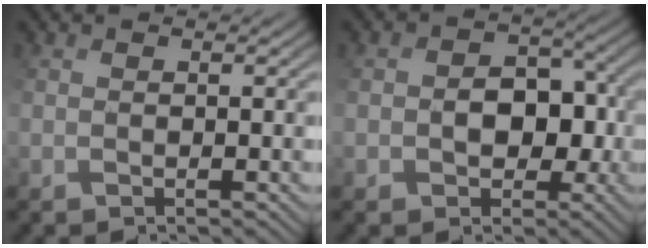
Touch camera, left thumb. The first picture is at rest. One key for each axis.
{"total": 6.8, "fx": -1.2, "fy": 5.5, "fz": 3.8, "tx": -0.057, "ty": 0.002, "tz": -0.022}